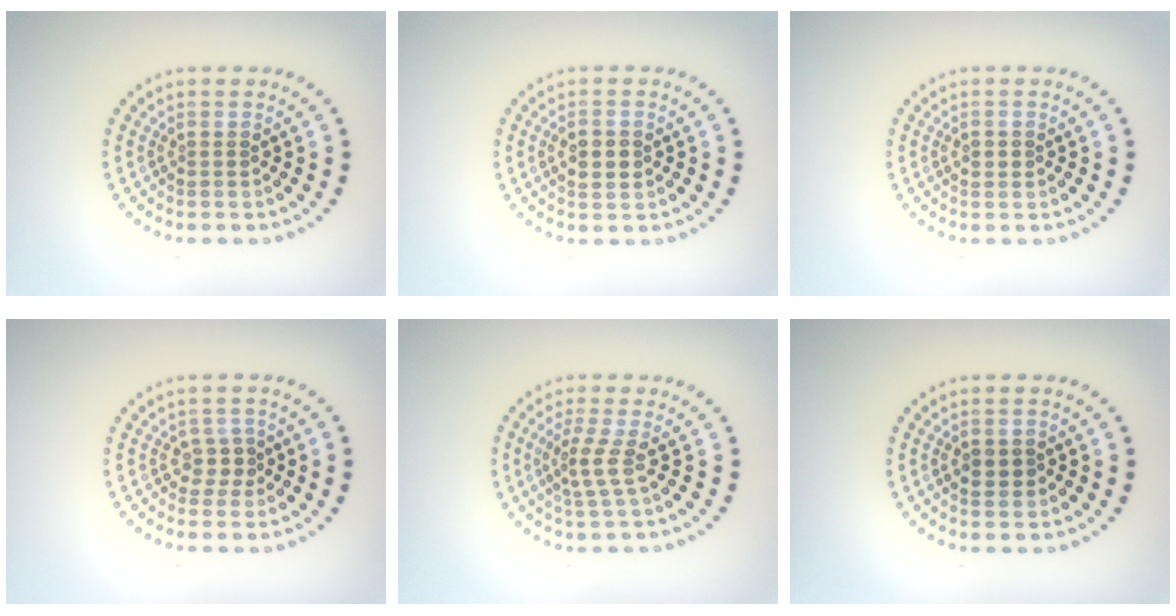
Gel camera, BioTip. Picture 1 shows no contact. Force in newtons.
{"total": 1.9, "press": 1.9, "slide": 0.0}
{"total": 1.0, "press": 0.9, "slide": 0.2}
{"total": 1.7, "press": 1.3, "slide": 1.0}
{"total": 2.2, "press": 1.5, "slide": 1.5}
{"total": 1.6, "press": 1.6, "slide": 0.1}